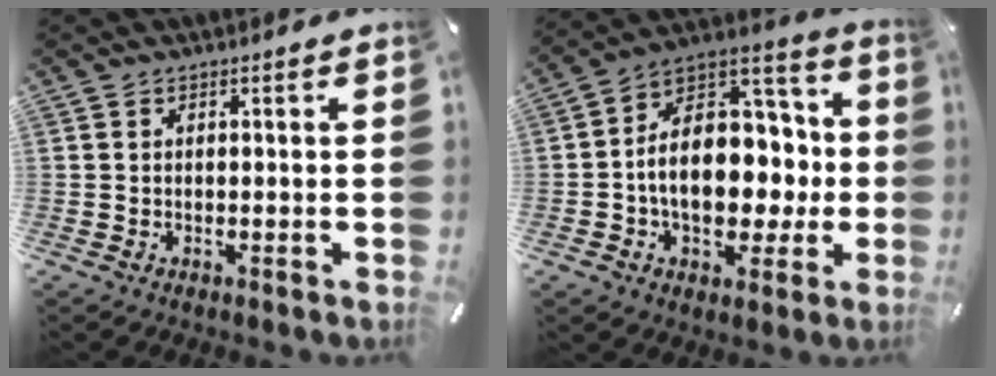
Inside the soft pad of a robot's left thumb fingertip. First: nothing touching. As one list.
[{"total": 16.7, "force": [-2.0, 12.6, 10.7], "torque": [-0.156, -0.003, -0.031]}]